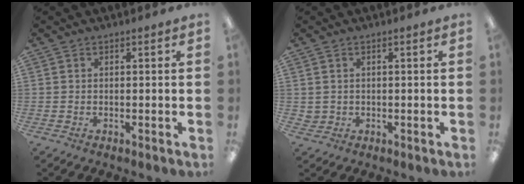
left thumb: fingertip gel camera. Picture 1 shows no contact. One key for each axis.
{"total": 1.4, "fx": 0.5, "fy": 1.3, "fz": 0.1, "tx": -0.005, "ty": 0.000, "tz": 0.008}